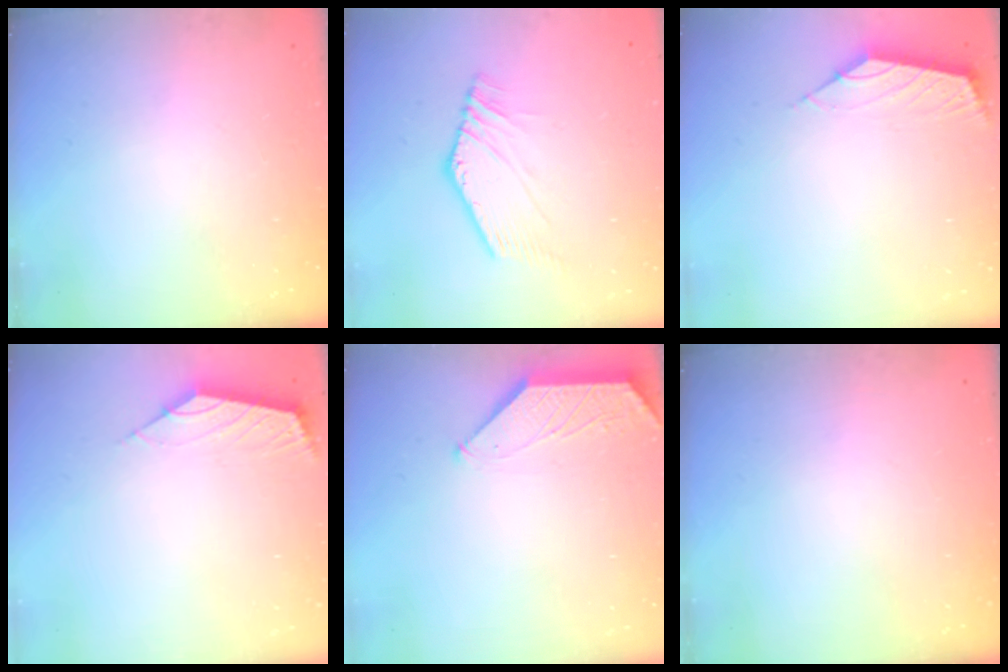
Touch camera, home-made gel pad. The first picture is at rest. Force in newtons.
{"total": 1.1, "press": 1.1, "slide": 0.1}
{"total": 2.4, "press": 2.3, "slide": 0.6}
{"total": 2.5, "press": 2.4, "slide": 0.6}
{"total": 1.5, "press": 1.4, "slide": 0.3}
{"total": 0.0}